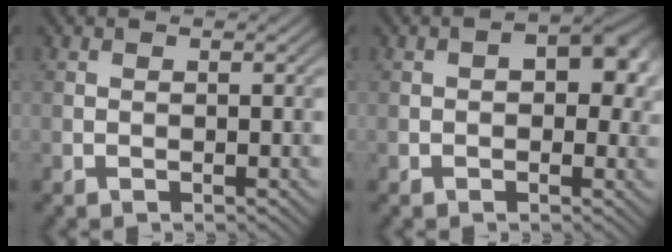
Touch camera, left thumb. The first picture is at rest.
{"total": 5.0, "force": [0.6, 3.0, 3.9], "torque": [-0.045, -0.002, 0.004]}